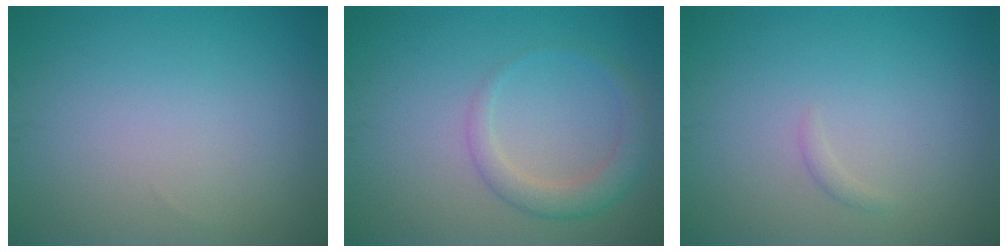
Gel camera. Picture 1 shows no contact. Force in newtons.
{"total": 2.8, "press": 2.8, "slide": 0.2}
{"total": 0.6, "press": 0.6, "slide": 0.1}